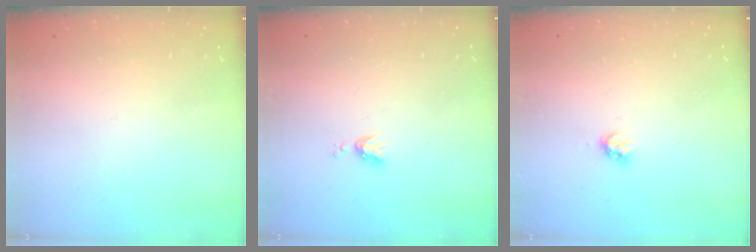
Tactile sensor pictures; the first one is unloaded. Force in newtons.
{"total": 4.3, "press": 4.3, "slide": 0.5}
{"total": 2.8, "press": 2.8, "slide": 0.2}